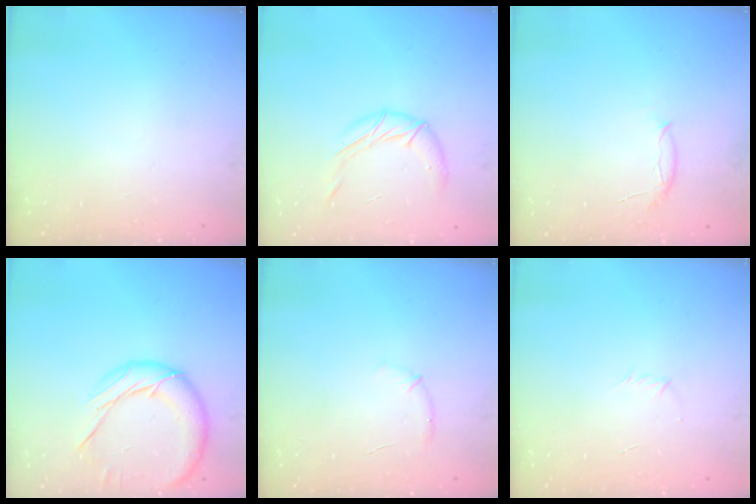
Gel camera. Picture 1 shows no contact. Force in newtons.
{"total": 9.5, "press": 9.4, "slide": 1.1}
{"total": 5.6, "press": 5.5, "slide": 0.9}
{"total": 14.2, "press": 14.2, "slide": 0.8}
{"total": 6.8, "press": 6.6, "slide": 1.8}
{"total": 2.9, "press": 2.8, "slide": 0.8}